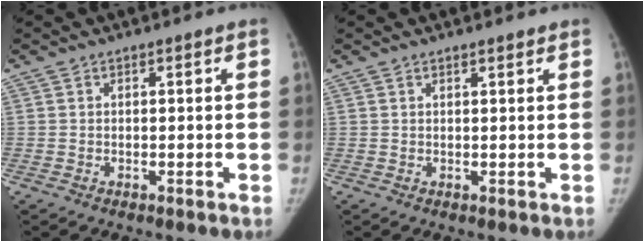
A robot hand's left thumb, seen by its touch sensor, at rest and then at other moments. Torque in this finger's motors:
{"motor_torque": [-0.21, 0.01, -0.30, 0.29, -0.02]}